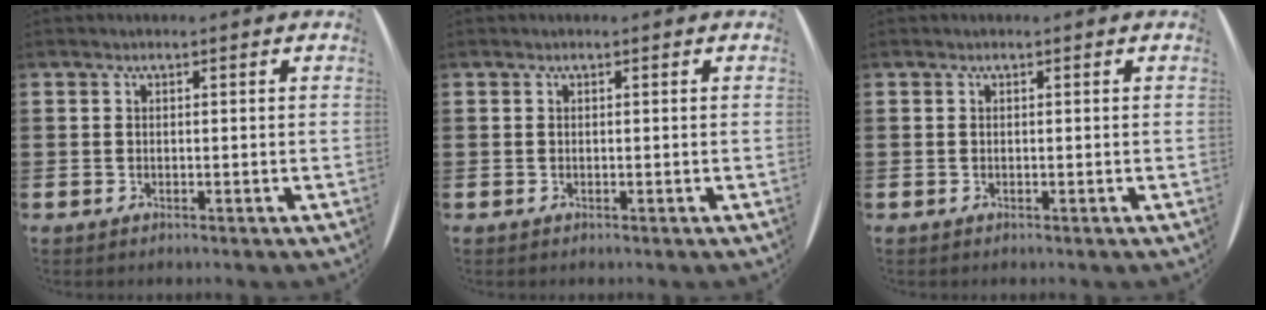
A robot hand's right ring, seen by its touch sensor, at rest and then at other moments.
{"total": 0.0}
{"total": 0.0}